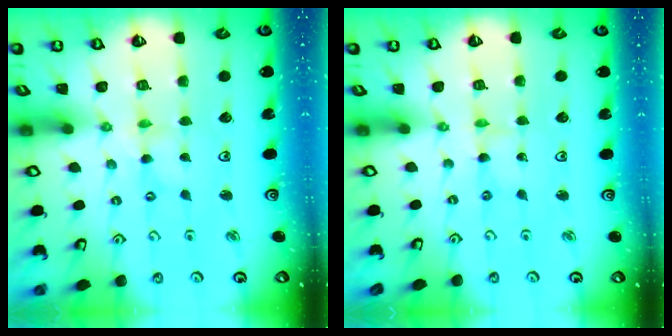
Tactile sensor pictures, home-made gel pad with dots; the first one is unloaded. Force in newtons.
{"total": 1.3, "press": 1.3, "slide": 0.1}